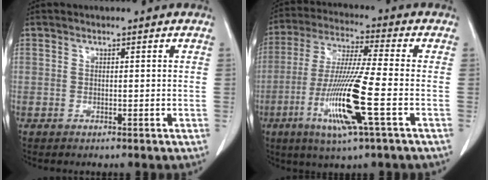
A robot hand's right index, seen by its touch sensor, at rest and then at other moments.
{"total": 14.0, "force": [-4.6, -0.2, 13.2], "torque": [-0.271, -0.021, -0.091]}